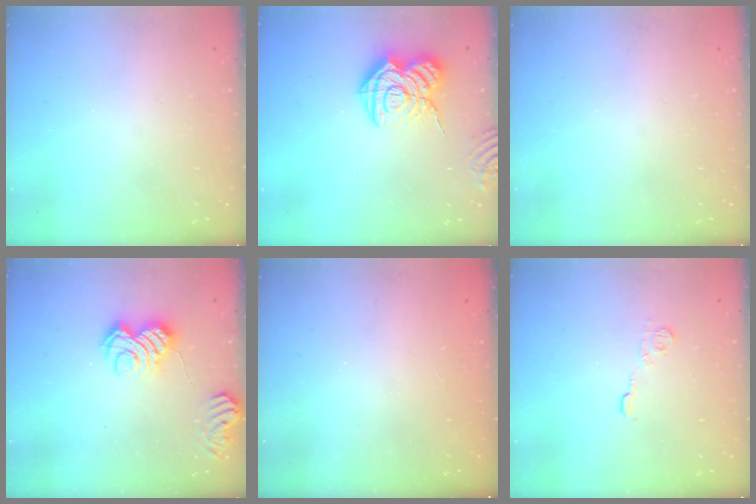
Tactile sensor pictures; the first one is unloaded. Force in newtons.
{"total": 16.7, "press": 16.7, "slide": 1.4}
{"total": 0.0}
{"total": 7.6, "press": 7.6, "slide": 0.7}
{"total": 2.4, "press": 2.3, "slide": 0.8}
{"total": 5.8, "press": 5.8, "slide": 0.7}